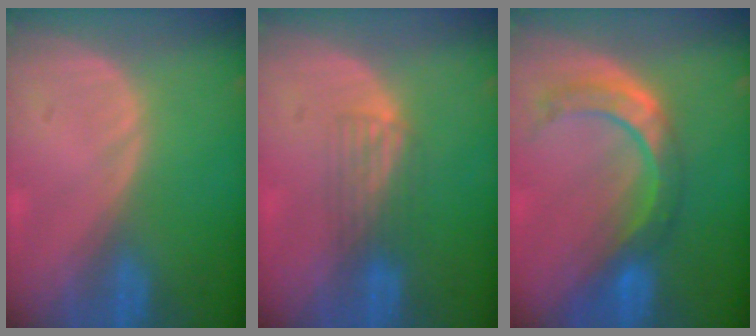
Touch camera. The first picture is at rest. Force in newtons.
{"total": 3.2, "press": 3.0, "slide": 1.2}
{"total": 8.4, "press": 7.2, "slide": 4.4}